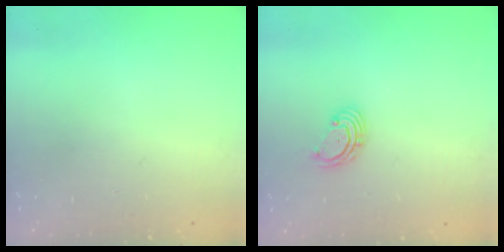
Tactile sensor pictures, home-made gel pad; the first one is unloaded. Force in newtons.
{"total": 2.6, "press": 2.5, "slide": 0.6}